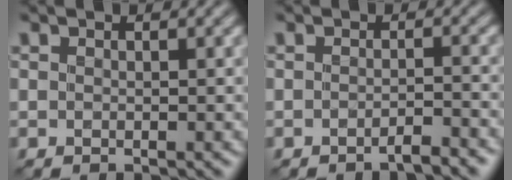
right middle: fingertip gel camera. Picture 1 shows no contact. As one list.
[{"total": 1.6, "force": [-1.4, 0.0, 0.7], "torque": [-0.006, 0.003, -0.029]}]